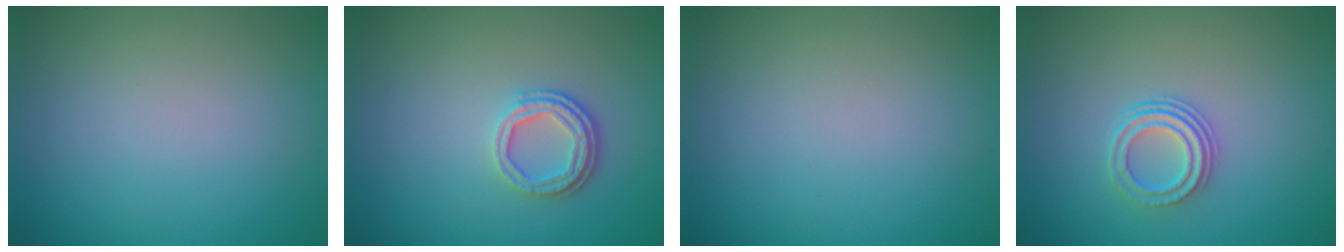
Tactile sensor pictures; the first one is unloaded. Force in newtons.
{"total": 2.5, "press": 2.1, "slide": 1.4}
{"total": 0.0}
{"total": 3.0, "press": 2.2, "slide": 2.0}